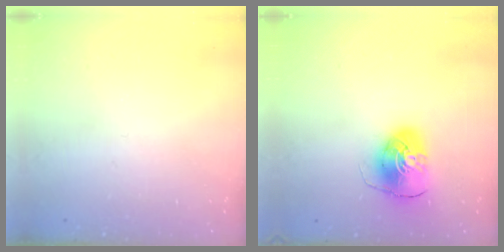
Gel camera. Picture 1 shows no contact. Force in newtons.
{"total": 9.3, "press": 9.2, "slide": 1.1}